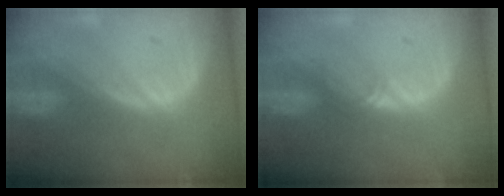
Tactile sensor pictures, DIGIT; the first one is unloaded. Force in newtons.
{"total": 1.4, "press": 1.1, "slide": 0.9}